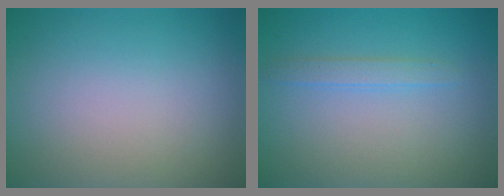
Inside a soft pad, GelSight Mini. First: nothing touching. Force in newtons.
{"total": 1.4, "press": 1.4, "slide": 0.1}